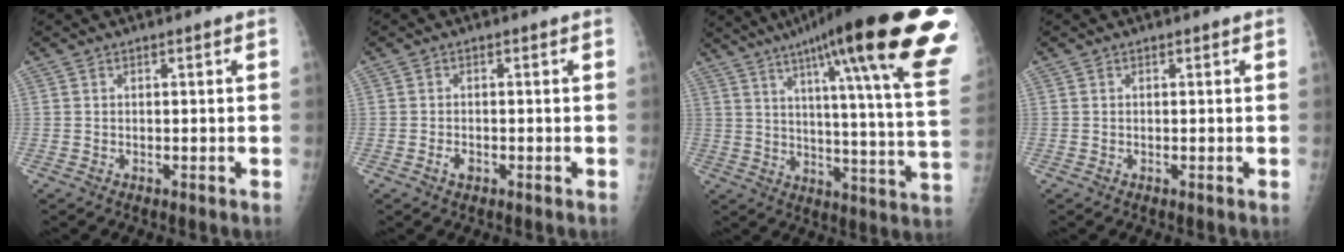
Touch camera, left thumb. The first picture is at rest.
{"total": 1.6, "force": [-0.7, 1.1, 1.0], "torque": [-0.014, 0.003, -0.012]}
{"total": 32.0, "force": [18.8, 4.3, 25.6], "torque": [-0.288, -0.058, 0.259]}
{"total": 0.0}